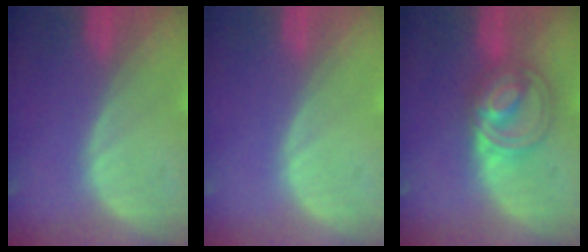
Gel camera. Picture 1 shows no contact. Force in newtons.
{"total": 0.0}
{"total": 6.2, "press": 6.2, "slide": 0.2}